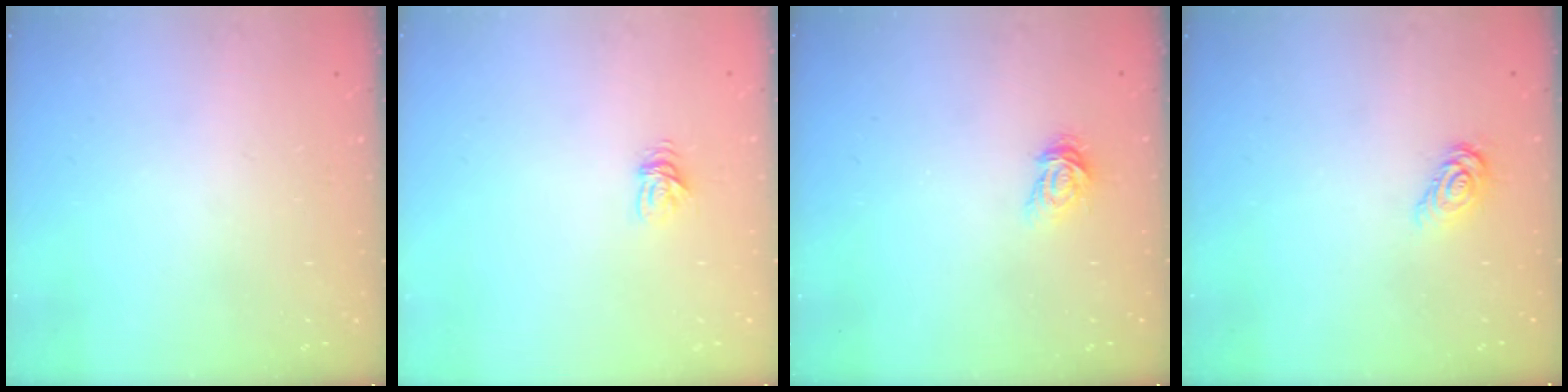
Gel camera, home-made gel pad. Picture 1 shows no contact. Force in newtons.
{"total": 4.3, "press": 4.3, "slide": 0.5}
{"total": 3.4, "press": 3.4, "slide": 0.4}
{"total": 5.8, "press": 5.8, "slide": 0.3}